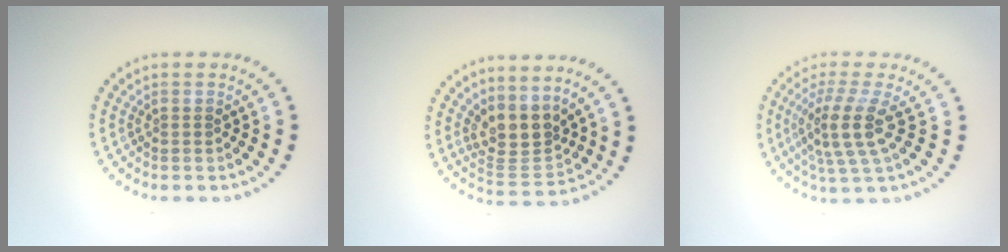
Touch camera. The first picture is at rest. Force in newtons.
{"total": 3.6, "press": 2.6, "slide": 2.5}
{"total": 3.9, "press": 3.2, "slide": 2.3}